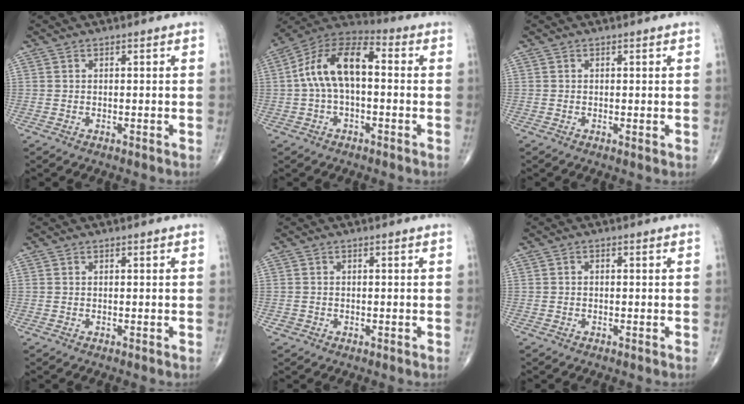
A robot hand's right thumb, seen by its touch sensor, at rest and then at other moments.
{"total": 13.3, "force": [0.5, 6.9, 11.4], "torque": [-0.205, 0.045, -0.004]}
{"total": 0.6, "force": [0.0, 0.2, 0.6], "torque": [-0.012, -0.004, -0.003]}
{"total": 0.0}
{"total": 0.9, "force": [-0.3, 0.8, 0.2], "torque": [-0.001, 0.004, -0.007]}
{"total": 0.6, "force": [-0.2, 0.4, 0.3], "torque": [-0.003, 0.002, -0.008]}